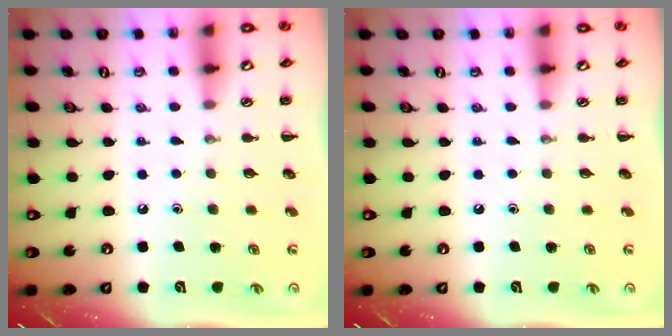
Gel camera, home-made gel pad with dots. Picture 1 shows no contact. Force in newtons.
{"total": 0.0}